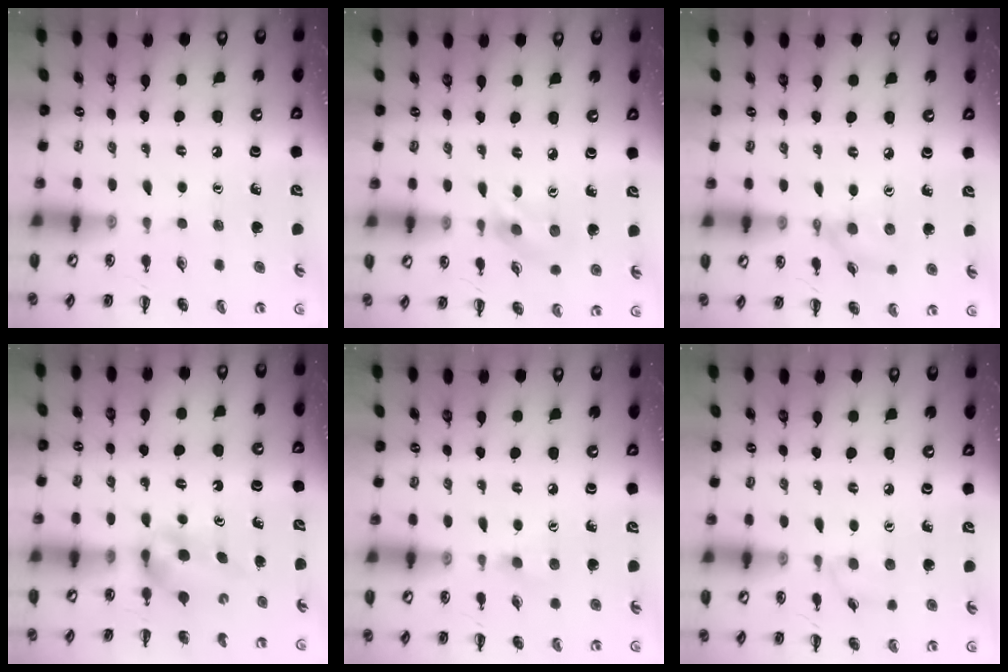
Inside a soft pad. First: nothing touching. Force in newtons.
{"total": 3.3, "press": 3.2, "slide": 0.7}
{"total": 6.1, "press": 6.0, "slide": 0.8}
{"total": 3.9, "press": 3.9, "slide": 0.5}
{"total": 4.4, "press": 4.0, "slide": 1.7}
{"total": 4.3, "press": 3.9, "slide": 1.7}